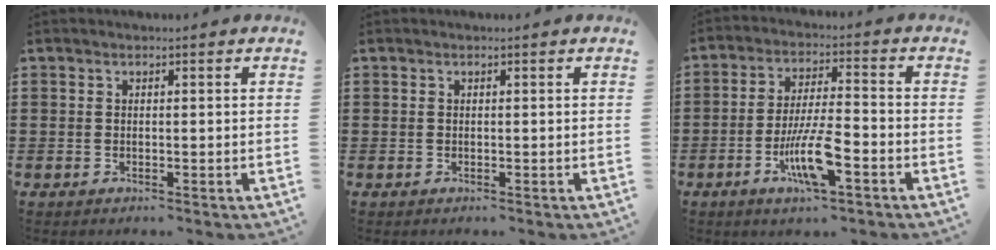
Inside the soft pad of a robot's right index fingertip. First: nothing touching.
{"total": 0.0}
{"total": 9.1, "force": [-3.8, 2.0, 8.0], "torque": [-0.161, -0.010, -0.069]}